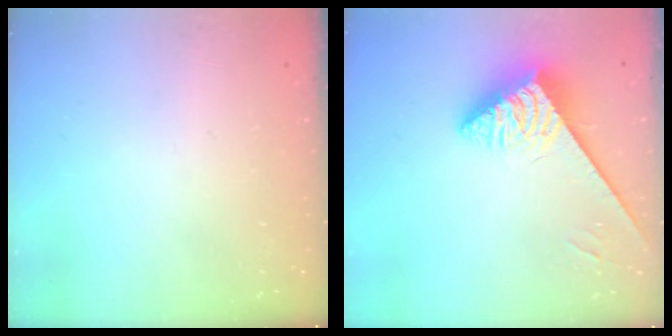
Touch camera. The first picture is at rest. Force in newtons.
{"total": 3.7, "press": 3.7, "slide": 0.6}